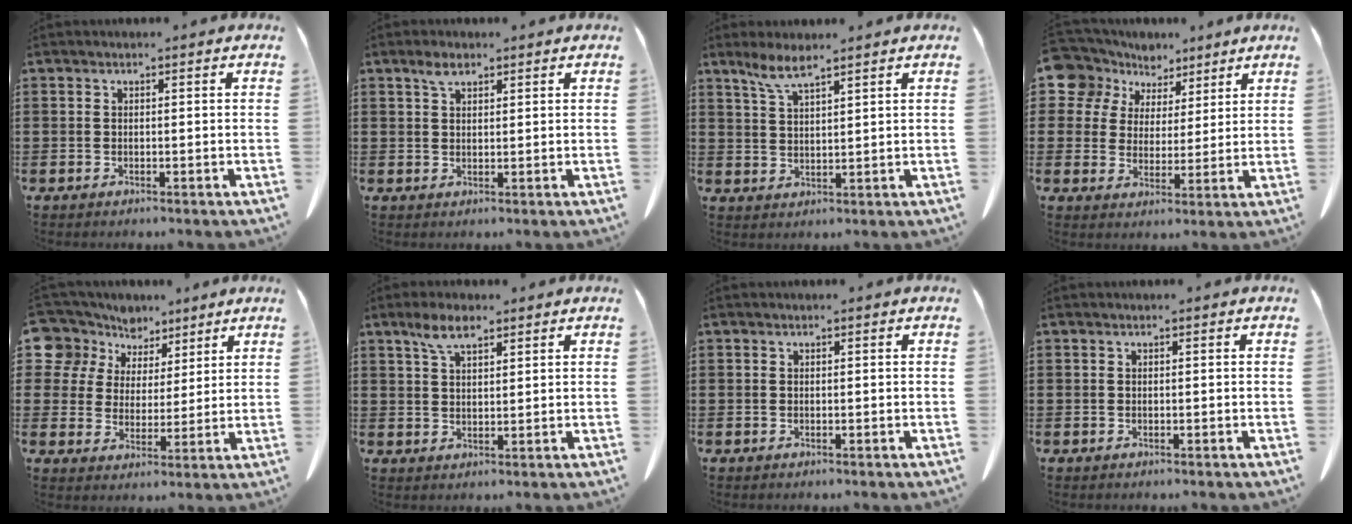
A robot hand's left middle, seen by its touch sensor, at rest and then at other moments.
{"total": 2.6, "force": [1.8, 1.0, 1.6], "torque": [-0.035, 0.003, 0.033]}
{"total": 4.6, "force": [3.3, 0.6, 3.1], "torque": [-0.071, -0.003, 0.061]}
{"total": 8.5, "force": [6.1, 5.7, 1.8], "torque": [-0.074, -0.015, 0.117]}
{"total": 8.0, "force": [5.9, 5.4, 0.9], "torque": [-0.068, -0.017, 0.114]}
{"total": 4.8, "force": [3.1, 1.7, 3.2], "torque": [-0.071, 0.004, 0.057]}
{"total": 0.0}
{"total": 0.0}